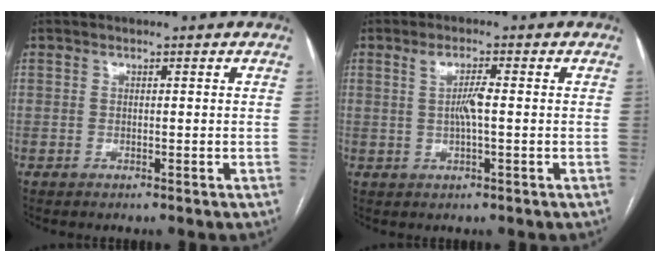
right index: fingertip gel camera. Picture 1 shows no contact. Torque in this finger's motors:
{"motor_torque": [0.23, 0.09, 0.08, 0.05]}